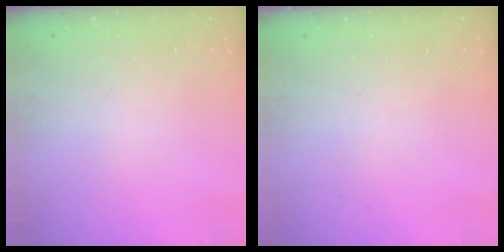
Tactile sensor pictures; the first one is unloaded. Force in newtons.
{"total": 0.0}